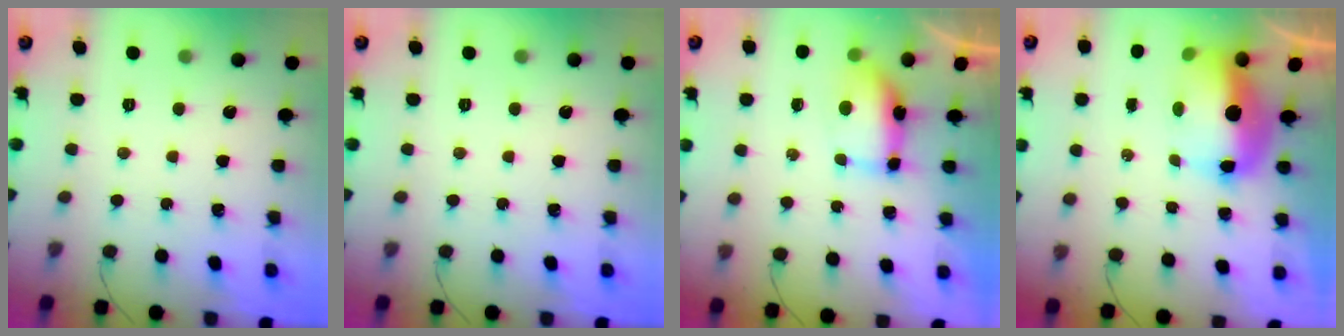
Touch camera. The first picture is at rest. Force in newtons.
{"total": 0.0}
{"total": 6.7, "press": 6.6, "slide": 0.9}
{"total": 10.6, "press": 10.4, "slide": 2.2}